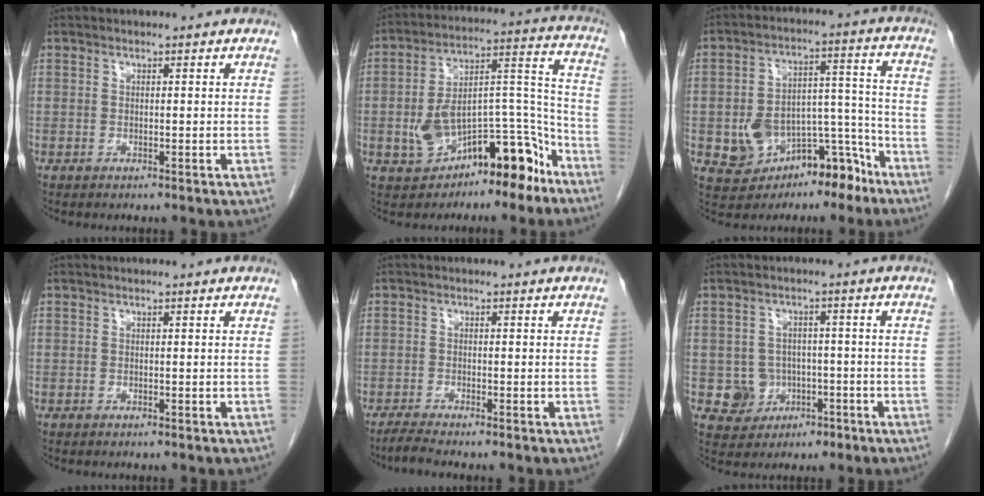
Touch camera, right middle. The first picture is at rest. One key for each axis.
{"total": 15.1, "fx": -8.1, "fy": 6.4, "fz": 11.0, "tx": -0.164, "ty": 0.045, "tz": -0.115}
{"total": 13.3, "fx": -7.3, "fy": 6.9, "fz": 8.6, "tx": -0.129, "ty": 0.042, "tz": -0.100}
{"total": 0.0}
{"total": 2.4, "fx": -2.2, "fy": -0.4, "fz": 1.0, "tx": -0.031, "ty": -0.010, "tz": -0.043}
{"total": 5.4, "fx": -1.6, "fy": 5.1, "fz": 0.8, "tx": -0.005, "ty": 0.015, "tz": -0.014}